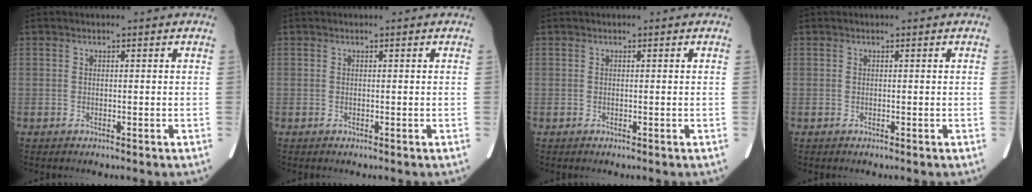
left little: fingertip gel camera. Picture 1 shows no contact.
{"total": 0.0}
{"total": 0.0}
{"total": 0.0}